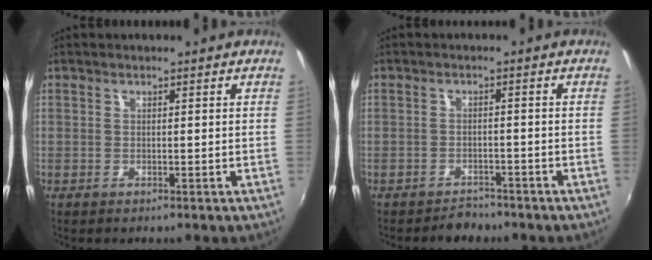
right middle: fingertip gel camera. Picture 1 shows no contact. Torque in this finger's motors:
{"motor_torque": [-0.13, -0.24, -0.02, 0.00]}